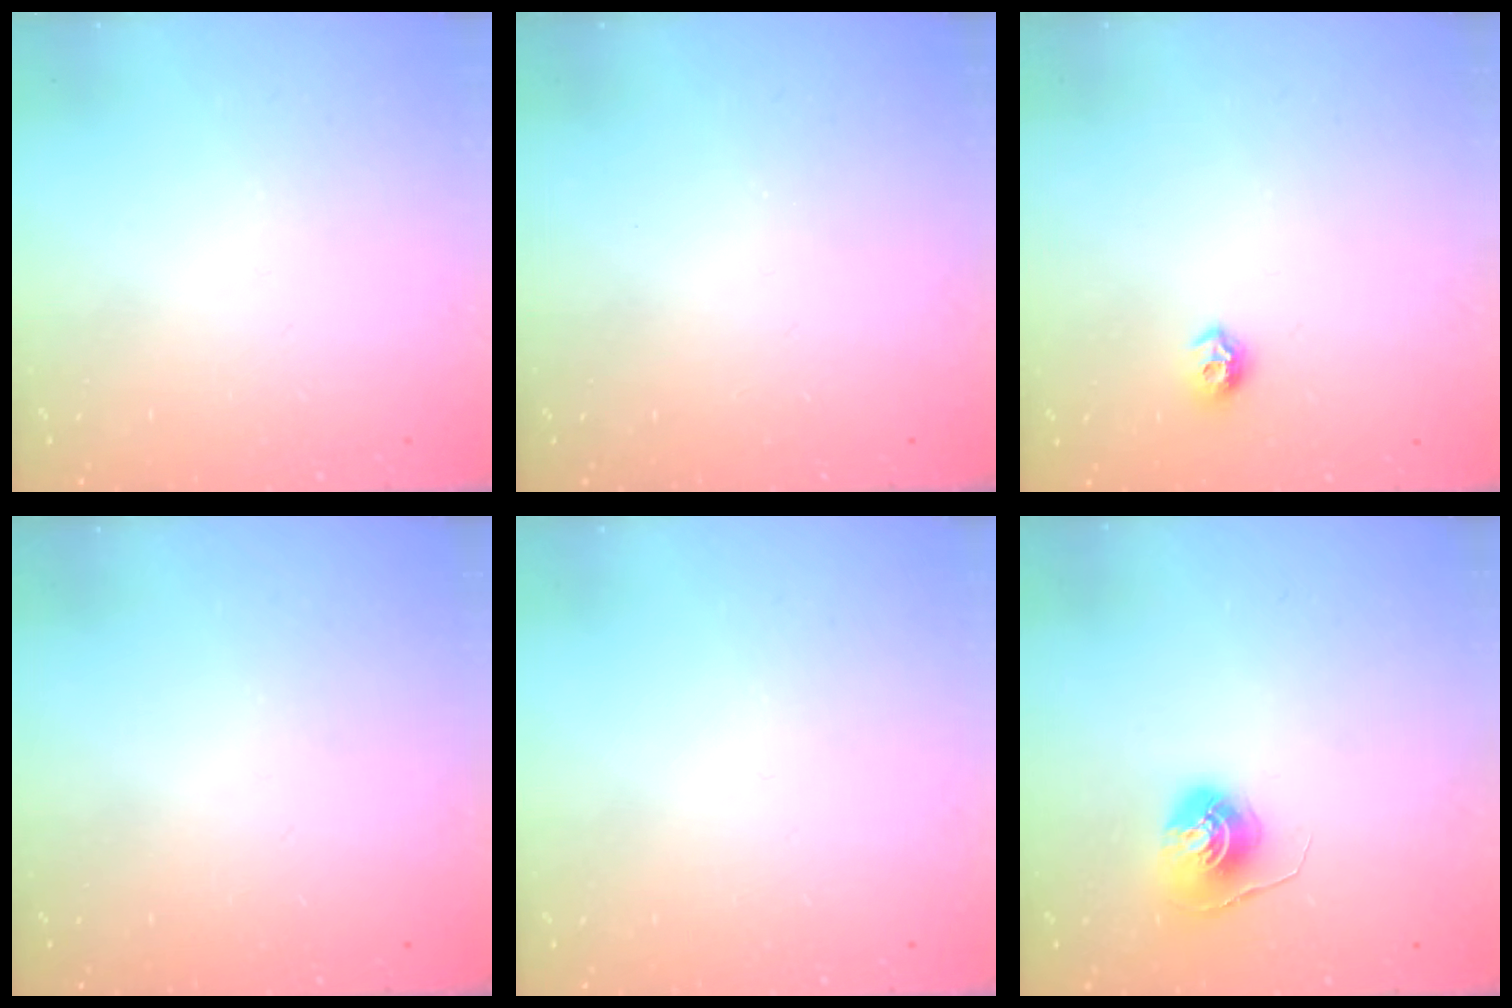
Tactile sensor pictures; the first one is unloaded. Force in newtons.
{"total": 0.0}
{"total": 7.2, "press": 7.2, "slide": 1.0}
{"total": 0.0}
{"total": 0.0}
{"total": 6.4, "press": 6.4, "slide": 0.6}